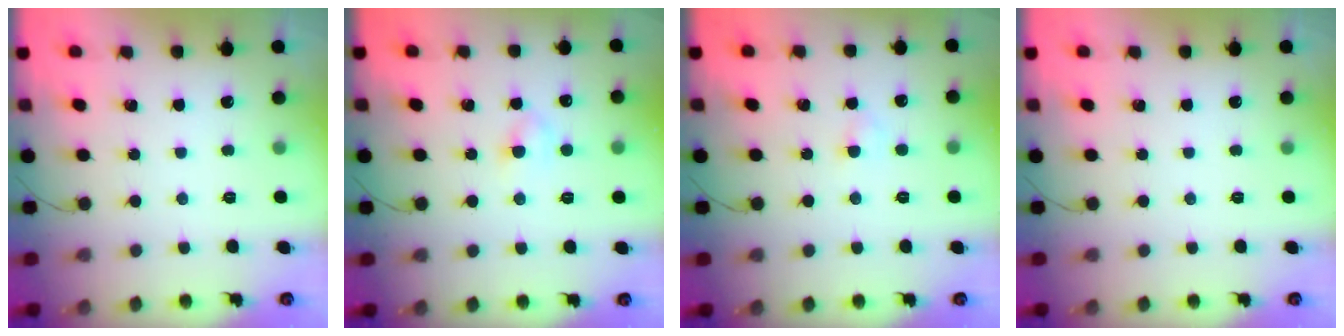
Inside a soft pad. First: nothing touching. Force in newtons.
{"total": 3.5, "press": 3.3, "slide": 1.1}
{"total": 2.4, "press": 2.2, "slide": 1.0}
{"total": 0.0}